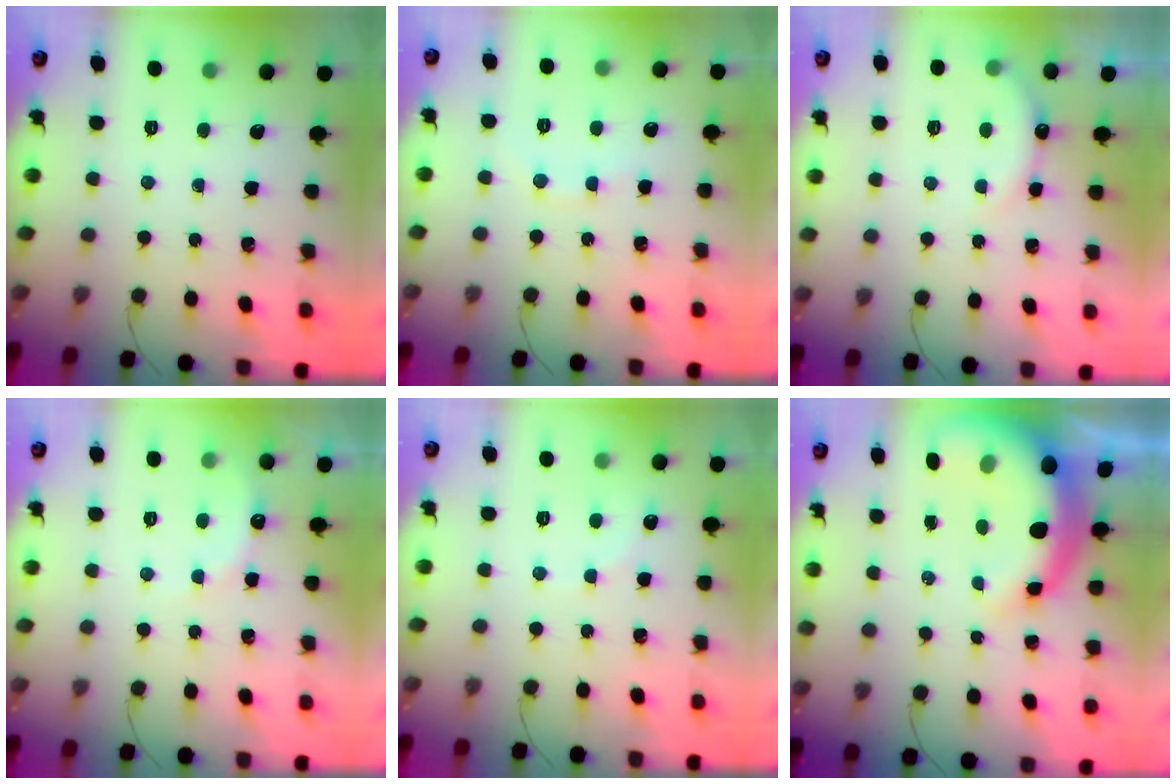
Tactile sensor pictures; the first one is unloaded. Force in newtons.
{"total": 6.9, "press": 6.8, "slide": 1.4}
{"total": 7.2, "press": 7.1, "slide": 1.0}
{"total": 7.4, "press": 7.2, "slide": 1.4}
{"total": 3.7, "press": 3.7, "slide": 0.5}
{"total": 11.5, "press": 11.2, "slide": 2.6}